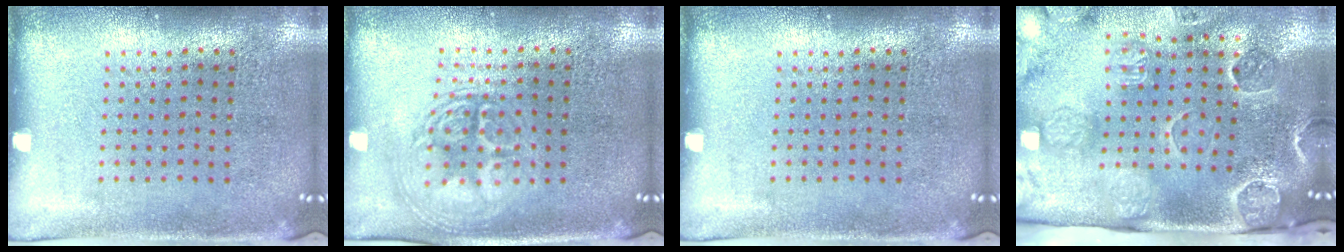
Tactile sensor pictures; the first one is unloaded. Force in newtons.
{"total": 2.6, "press": 2.6, "slide": 0.2}
{"total": 0.0}
{"total": 3.3, "press": 3.2, "slide": 0.9}